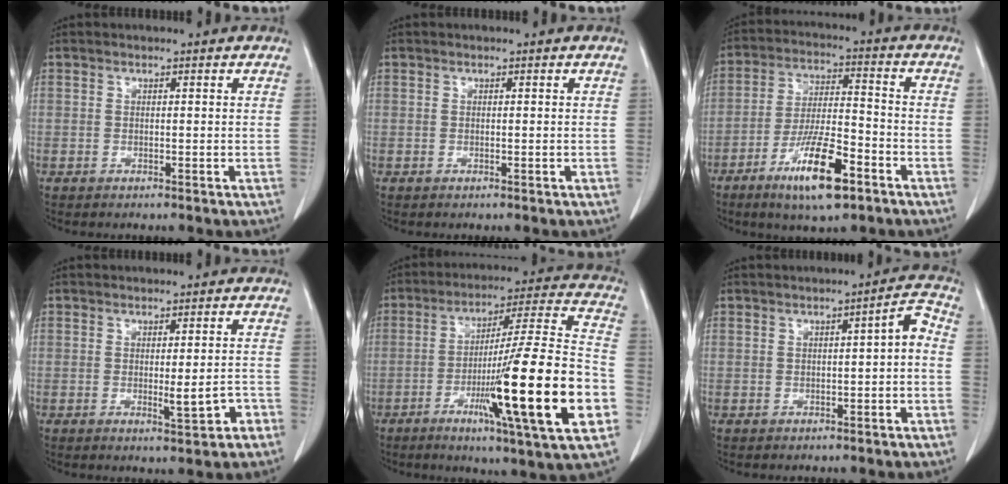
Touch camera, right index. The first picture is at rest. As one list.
[{"total": 0.0}, {"total": 12.3, "force": [-6.9, 2.4, 9.9], "torque": [-0.187, -0.015, -0.120]}, {"total": 3.8, "force": [-1.5, 0.6, 3.5], "torque": [-0.044, -0.002, -0.017]}, {"total": 23.4, "force": [-7.2, -0.1, 22.2], "torque": [-0.324, -0.015, -0.117]}, {"total": 3.2, "force": [-0.6, 0.6, 3.1], "torque": [-0.041, 0.016, -0.008]}]